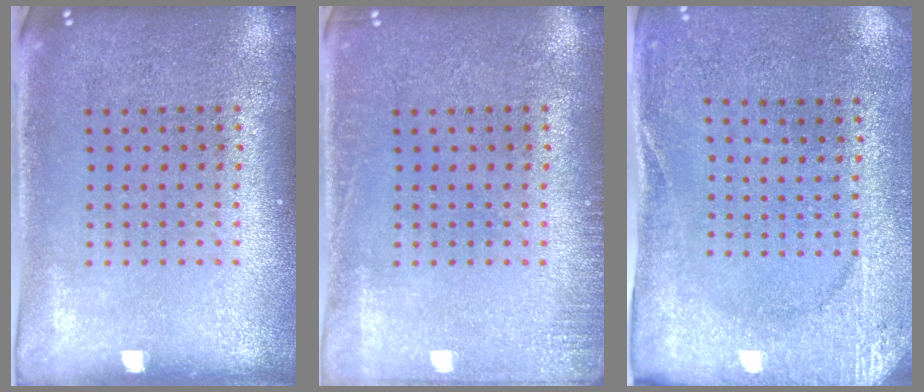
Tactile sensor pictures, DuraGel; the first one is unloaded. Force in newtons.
{"total": 1.3, "press": 1.3, "slide": 0.3}
{"total": 2.6, "press": 2.4, "slide": 0.9}